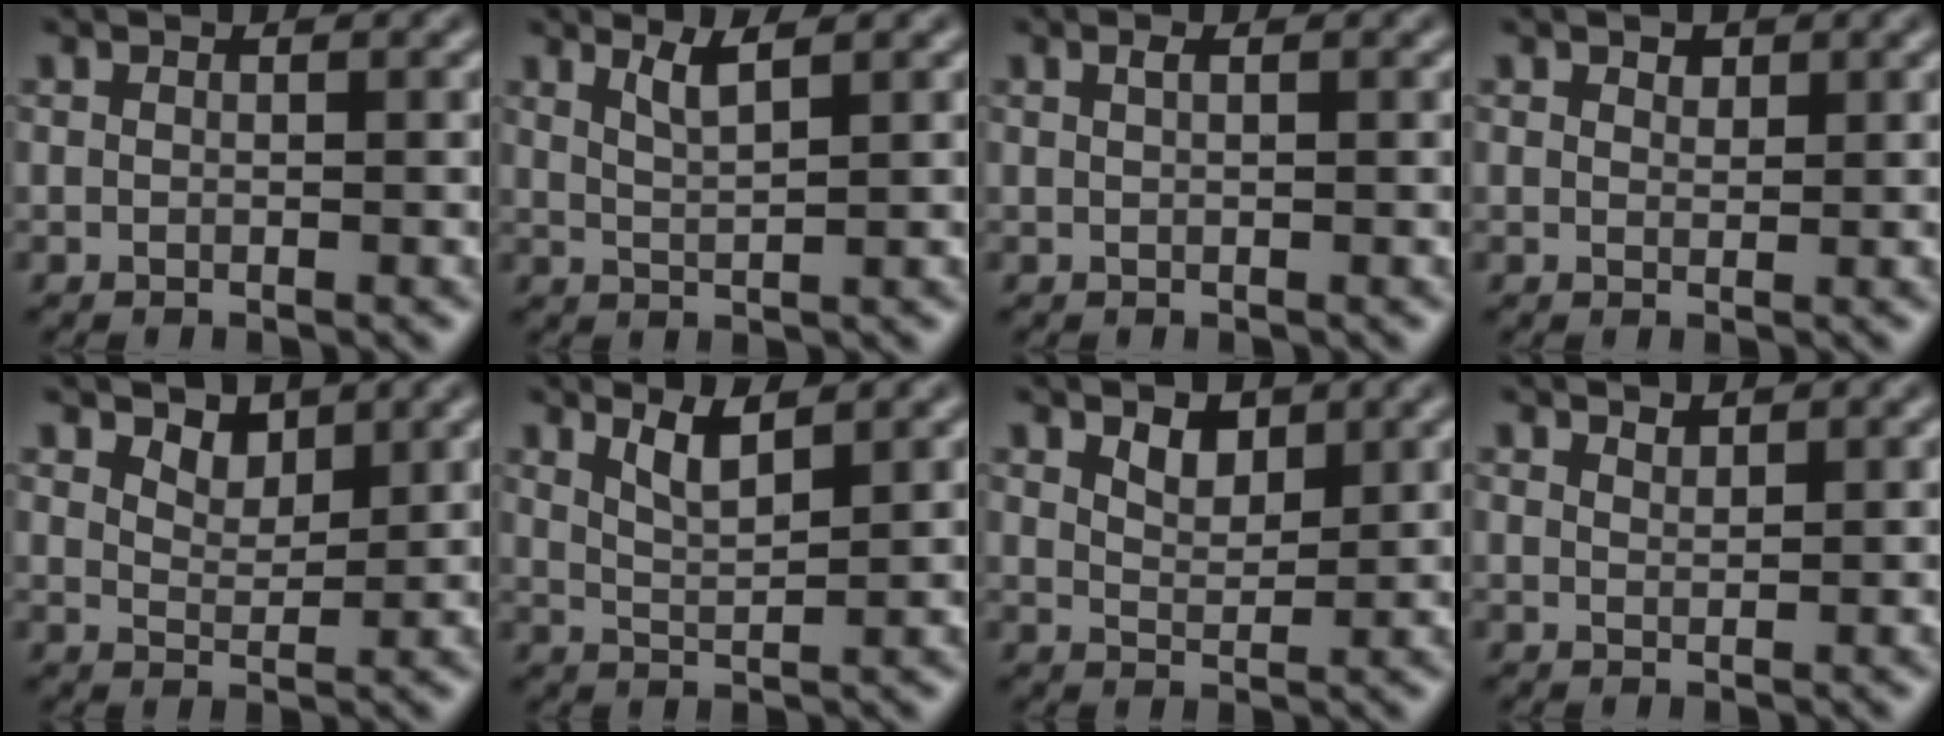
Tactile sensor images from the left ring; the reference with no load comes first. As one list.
[{"total": 2.1, "force": [1.3, 0.4, 1.5], "torque": [-0.026, -0.001, 0.026]}, {"total": 0.7, "force": [0.4, 0.2, 0.6], "torque": [-0.013, 0.003, 0.006]}, {"total": 0.9, "force": [0.7, 0.5, 0.3], "torque": [-0.005, 0.000, 0.012]}, {"total": 2.1, "force": [1.8, 0.9, 0.8], "torque": [-0.018, -0.004, 0.028]}, {"total": 2.5, "force": [1.8, 0.5, 1.7], "torque": [-0.032, -0.005, 0.036]}, {"total": 2.1, "force": [1.5, 1.0, 1.1], "torque": [-0.023, -0.002, 0.027]}, {"total": 0.9, "force": [0.9, 0.2, 0.2], "torque": [-0.004, -0.001, 0.019]}]